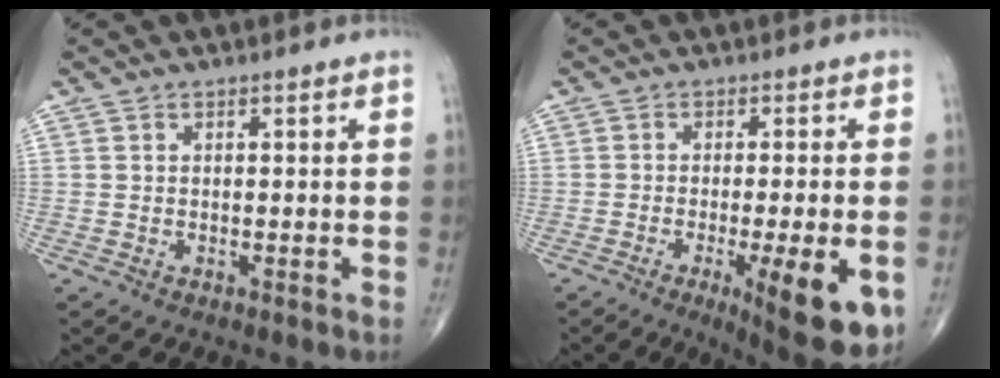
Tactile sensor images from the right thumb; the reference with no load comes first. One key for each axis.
{"total": 13.1, "fx": -4.5, "fy": 2.9, "fz": 11.9, "tx": -0.138, "ty": -0.009, "tz": -0.054}